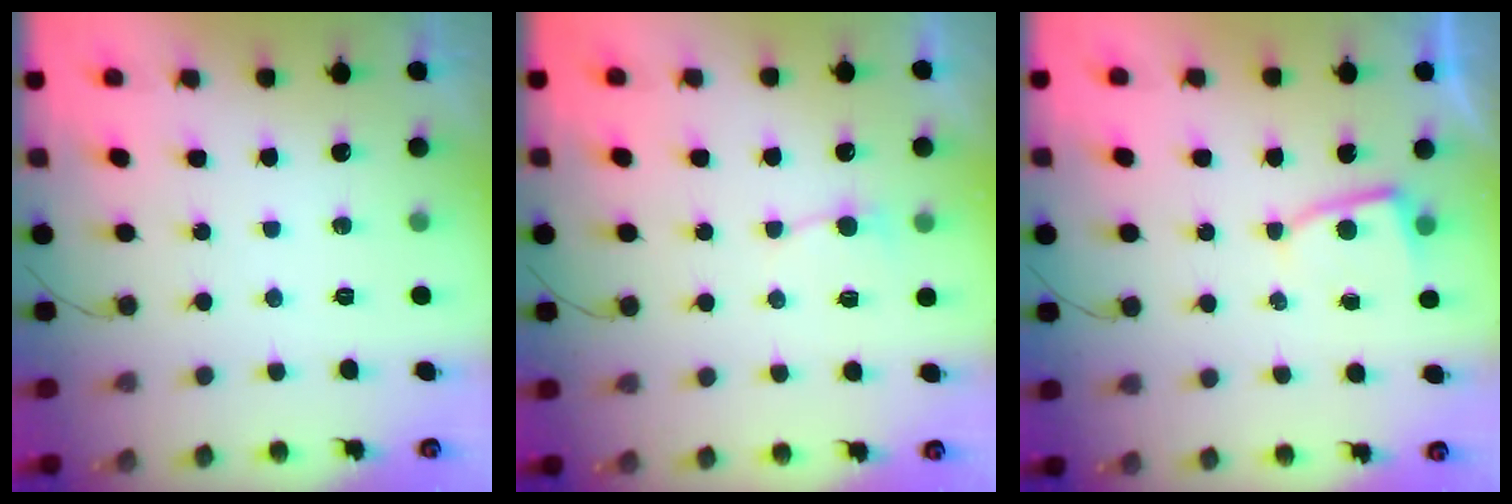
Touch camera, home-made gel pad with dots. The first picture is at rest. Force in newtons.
{"total": 3.7, "press": 3.7, "slide": 0.5}
{"total": 4.1, "press": 4.1, "slide": 0.4}